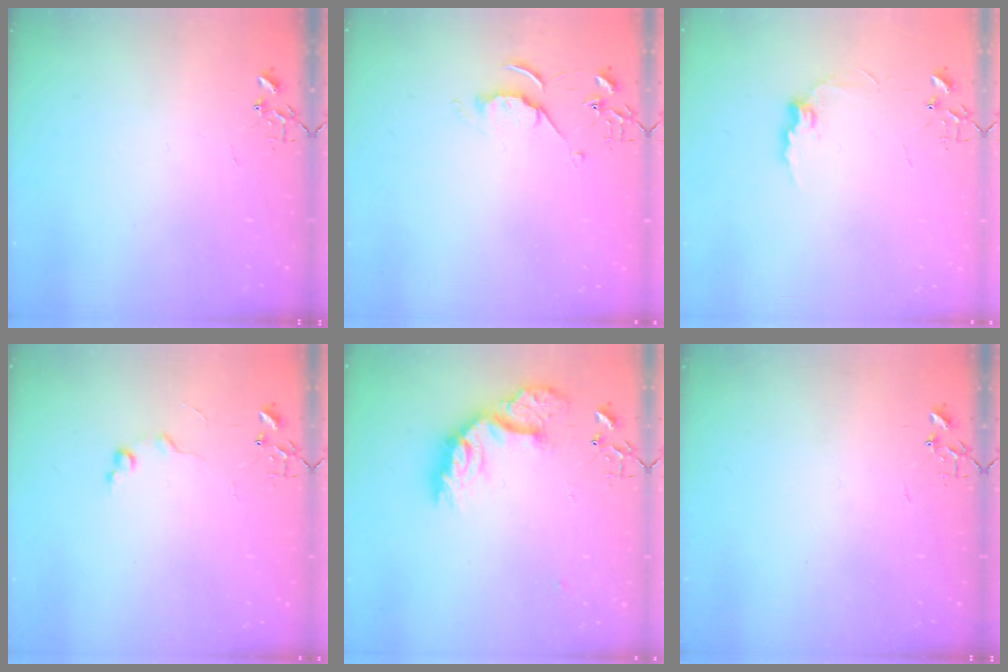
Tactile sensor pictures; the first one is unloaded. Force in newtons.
{"total": 6.0, "press": 6.0, "slide": 0.6}
{"total": 8.0, "press": 8.0, "slide": 0.5}
{"total": 5.6, "press": 5.6, "slide": 0.7}
{"total": 19.9, "press": 19.9, "slide": 1.3}
{"total": 0.0}